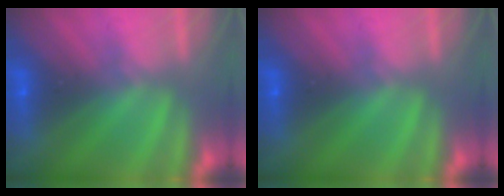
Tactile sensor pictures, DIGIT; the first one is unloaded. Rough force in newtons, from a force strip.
{"total": 0.0}